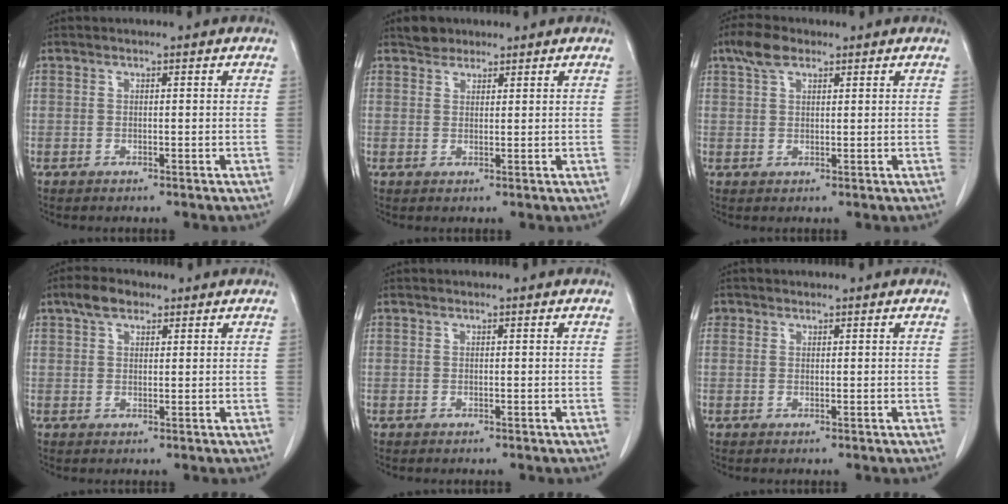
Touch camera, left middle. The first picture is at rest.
{"total": 2.2, "force": [1.9, 1.1, 0.3], "torque": [-0.007, 0.004, 0.031]}
{"total": 4.0, "force": [2.6, 1.8, 2.4], "torque": [-0.056, 0.015, 0.053]}
{"total": 4.0, "force": [2.6, 1.5, 2.6], "torque": [-0.059, 0.013, 0.051]}
{"total": 0.0}
{"total": 1.2, "force": [0.8, 0.9, 0.1], "torque": [0.005, 0.008, 0.014]}